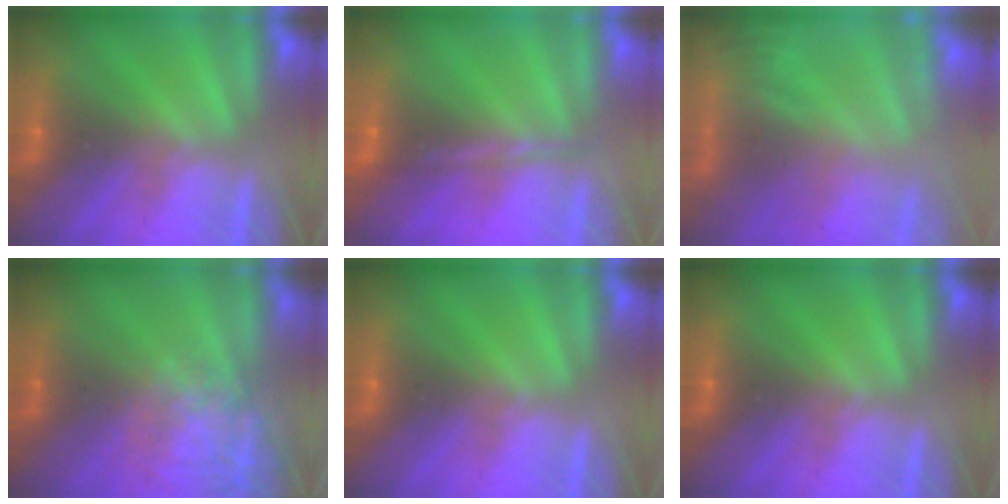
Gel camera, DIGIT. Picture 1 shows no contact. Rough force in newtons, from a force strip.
{"total": 1.6}
{"total": 7.3}
{"total": 7.5}
{"total": 0.0}
{"total": 0.0}